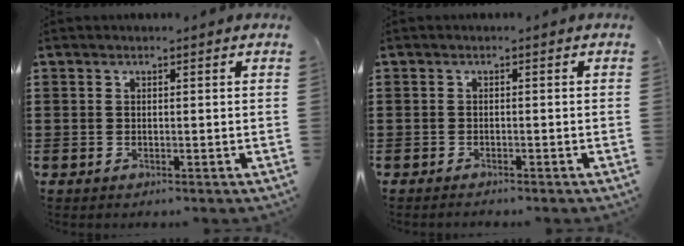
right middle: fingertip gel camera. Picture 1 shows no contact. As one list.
[{"total": 0.6, "force": [-0.5, 0.1, 0.2], "torque": [-0.005, -0.003, -0.010]}]